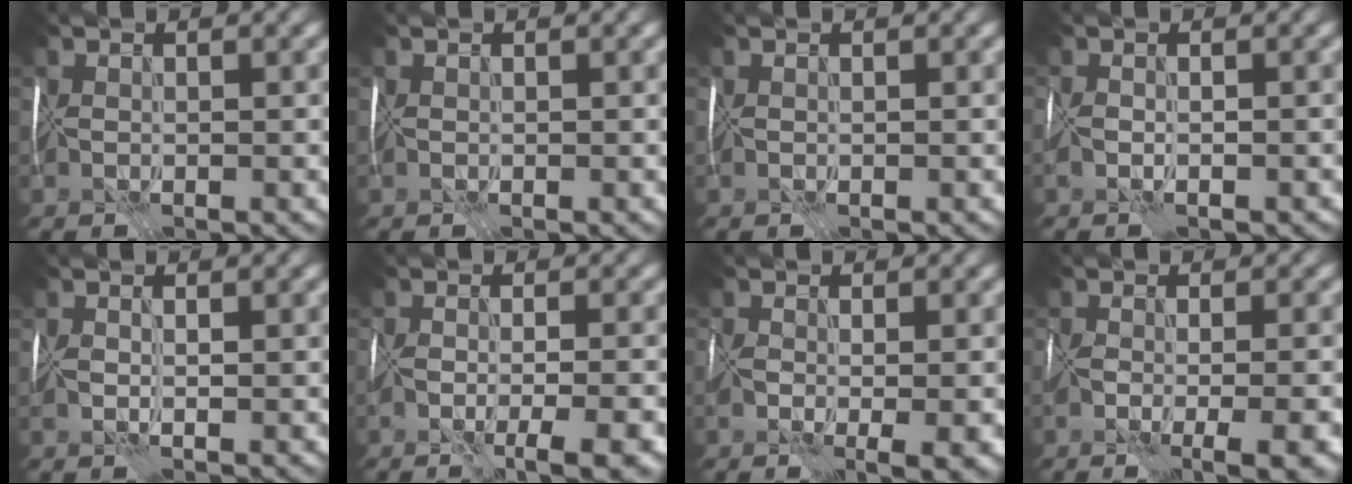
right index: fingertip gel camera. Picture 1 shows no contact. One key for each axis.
{"total": 0.0}
{"total": 0.0}
{"total": 2.4, "fx": -1.6, "fy": 1.2, "fz": 1.4, "tx": -0.023, "ty": -0.004, "tz": -0.026}
{"total": 1.2, "fx": 0.1, "fy": 0.3, "fz": 1.2, "tx": -0.022, "ty": 0.000, "tz": -0.001}
{"total": 5.8, "fx": -3.0, "fy": 1.4, "fz": 4.7, "tx": -0.061, "ty": -0.006, "tz": -0.045}
{"total": 4.1, "fx": -1.2, "fy": 1.5, "fz": 3.7, "tx": -0.063, "ty": -0.014, "tz": -0.018}
{"total": 6.1, "fx": -2.6, "fy": 1.9, "fz": 5.2, "tx": -0.067, "ty": -0.010, "tz": -0.034}